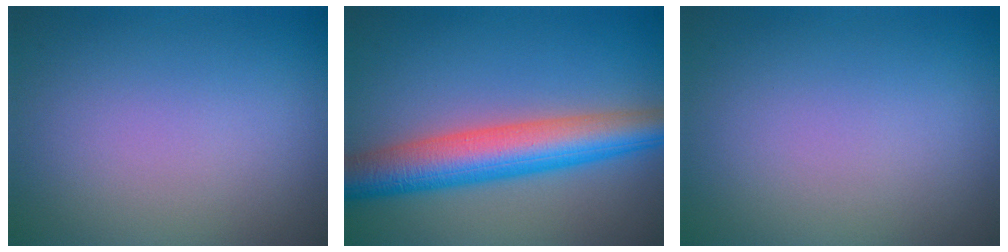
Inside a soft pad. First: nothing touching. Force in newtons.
{"total": 7.6, "press": 7.6, "slide": 0.2}
{"total": 0.0}